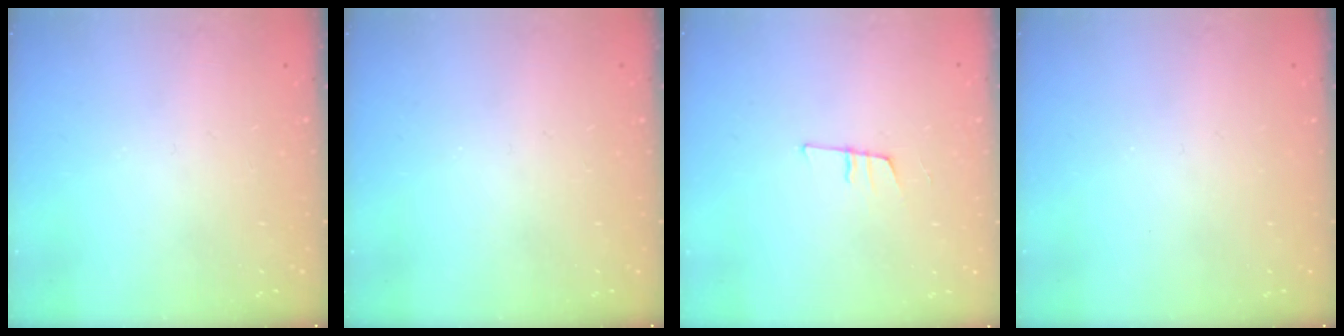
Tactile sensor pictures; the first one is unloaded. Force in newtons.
{"total": 0.0}
{"total": 7.6, "press": 7.0, "slide": 3.0}
{"total": 0.0}